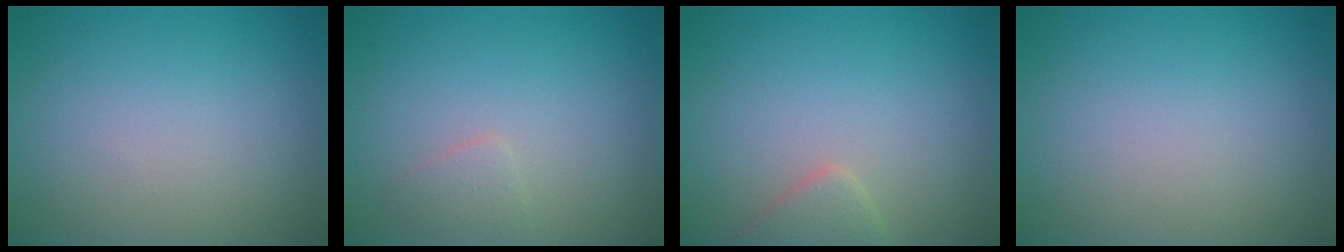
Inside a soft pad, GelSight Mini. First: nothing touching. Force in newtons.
{"total": 1.1, "press": 1.1, "slide": 0.0}
{"total": 1.9, "press": 1.9, "slide": 0.1}
{"total": 0.0}